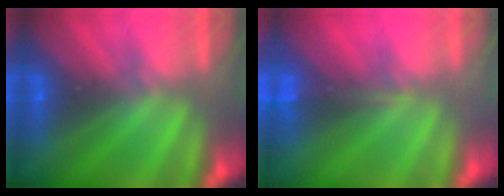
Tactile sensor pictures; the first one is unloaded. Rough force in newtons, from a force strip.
{"total": 1.6}